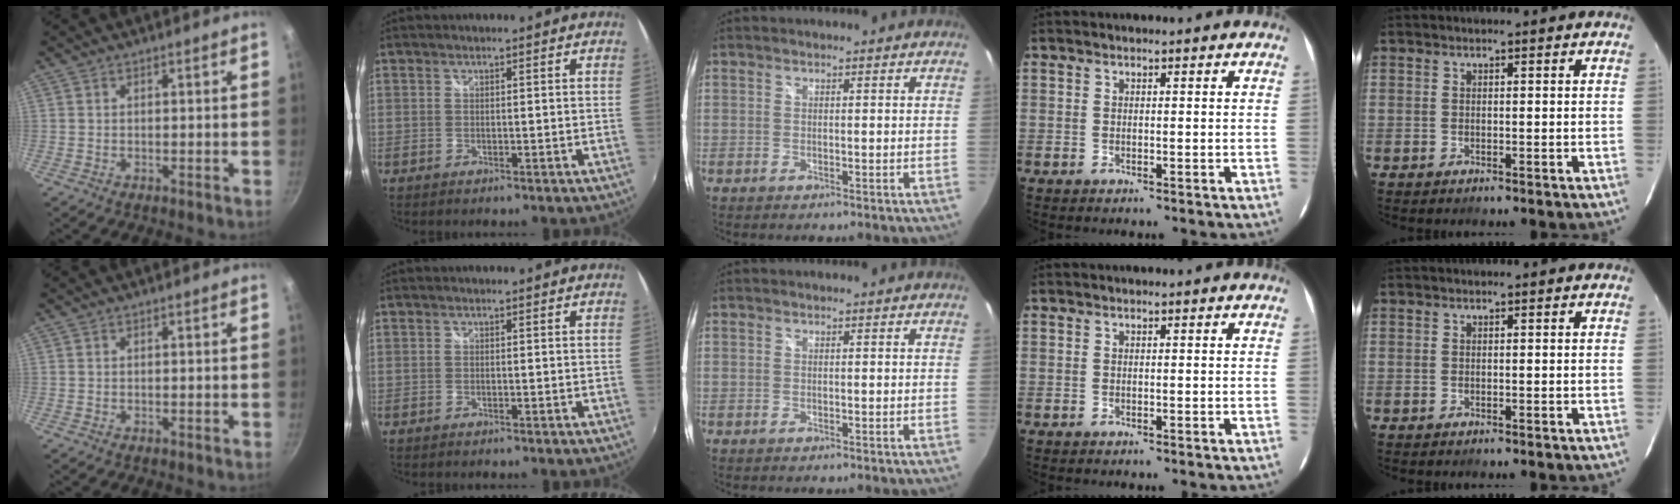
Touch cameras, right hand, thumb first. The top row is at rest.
{}